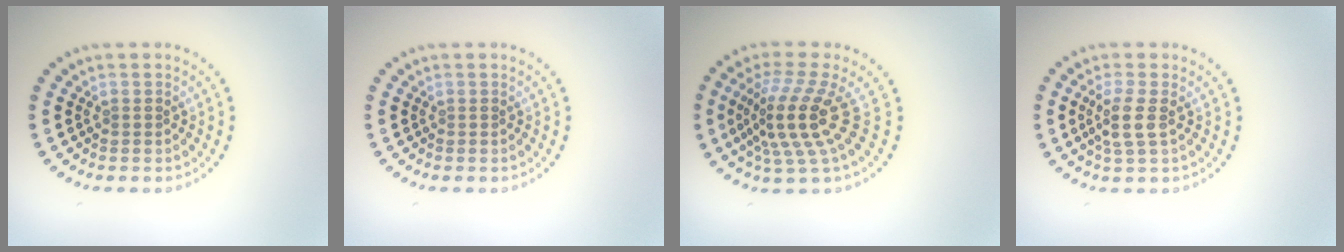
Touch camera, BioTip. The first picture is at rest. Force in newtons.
{"total": 0.0}
{"total": 5.1, "press": 3.6, "slide": 3.6}
{"total": 2.4, "press": 2.0, "slide": 1.3}